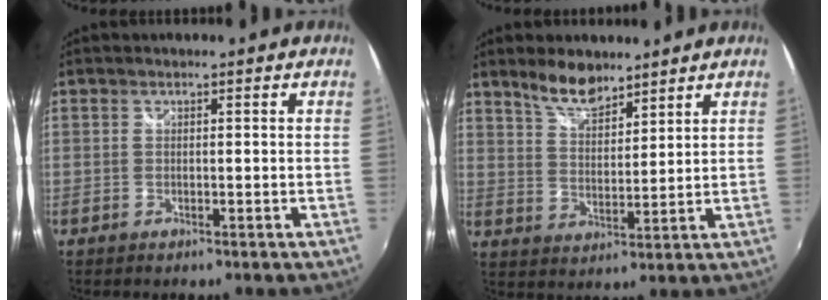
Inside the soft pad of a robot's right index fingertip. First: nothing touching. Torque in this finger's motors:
{"motor_torque": [0.09, 0.08, 0.07, 0.03]}